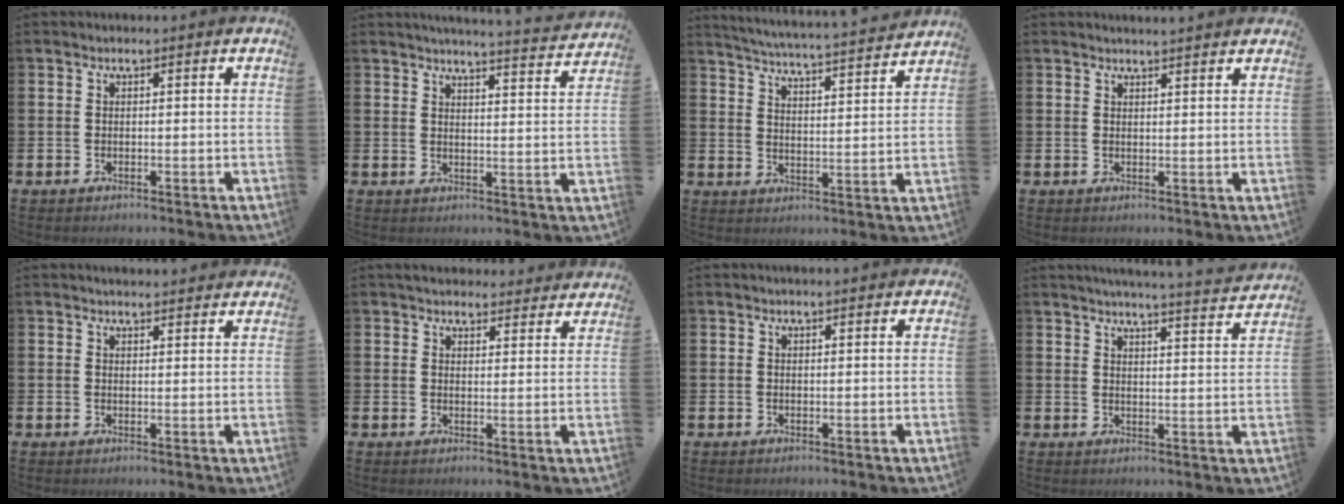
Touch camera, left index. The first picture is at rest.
{"total": 4.4, "force": [4.3, -0.4, 0.6], "torque": [-0.010, -0.037, 0.072]}
{"total": 5.2, "force": [5.1, -0.2, 0.9], "torque": [-0.038, -0.045, 0.086]}
{"total": 1.9, "force": [1.9, -0.1, 0.0], "torque": [0.008, -0.013, 0.032]}
{"total": 2.4, "force": [2.4, 0.3, 0.0], "torque": [0.005, -0.014, 0.042]}
{"total": 4.1, "force": [3.9, 1.1, 0.3], "torque": [-0.004, -0.020, 0.070]}
{"total": 0.7, "force": [0.6, 0.2, 0.4], "torque": [0.003, -0.001, 0.008]}
{"total": 4.7, "force": [4.6, -0.6, 0.9], "torque": [-0.017, -0.036, 0.077]}